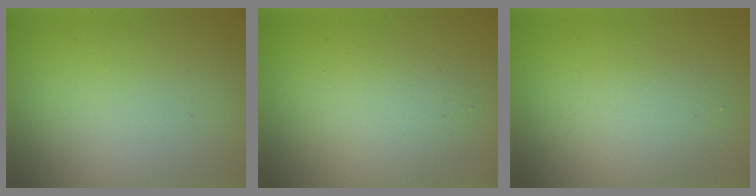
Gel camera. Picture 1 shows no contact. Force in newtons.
{"total": 2.9, "press": 2.9, "slide": 0.2}
{"total": 2.2, "press": 2.2, "slide": 0.0}